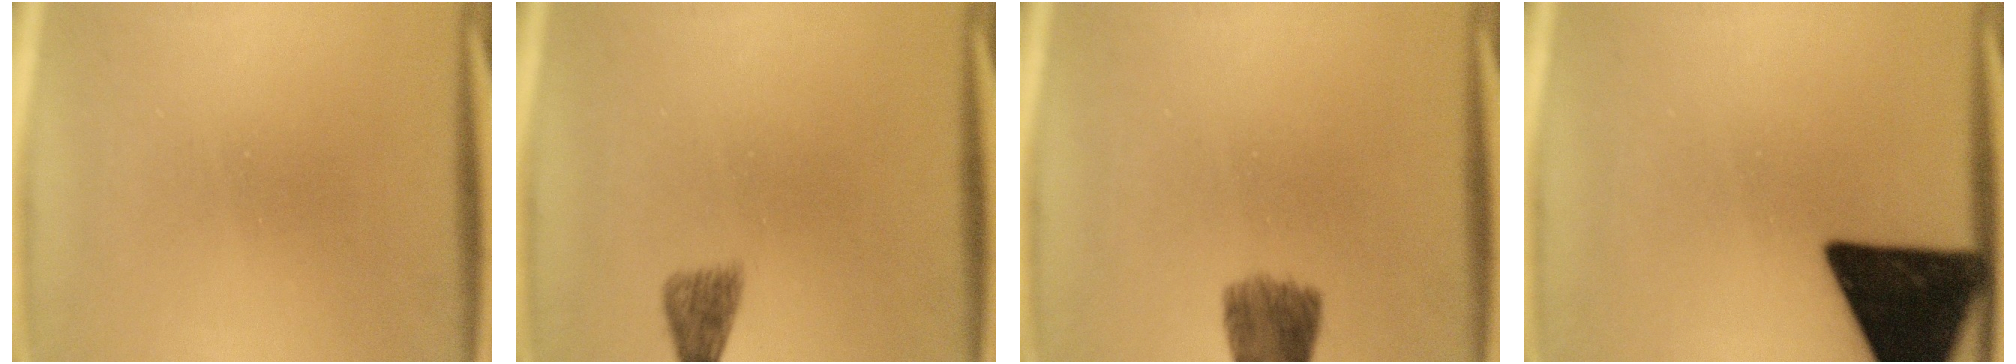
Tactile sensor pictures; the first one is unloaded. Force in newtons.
{"total": 2.1}
{"total": 6.6}
{"total": 19.5}